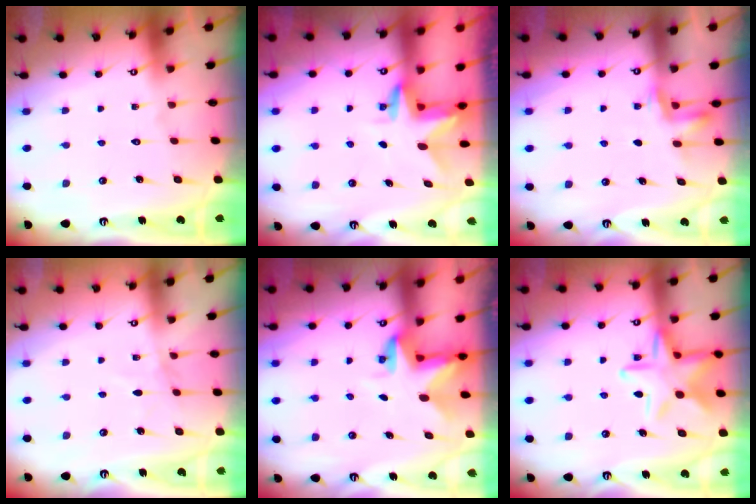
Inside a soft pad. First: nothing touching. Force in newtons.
{"total": 3.1, "press": 3.1, "slide": 0.2}
{"total": 3.0, "press": 2.9, "slide": 0.6}
{"total": 2.6, "press": 2.6, "slide": 0.3}
{"total": 3.3, "press": 3.3, "slide": 0.2}
{"total": 14.6, "press": 14.5, "slide": 1.1}